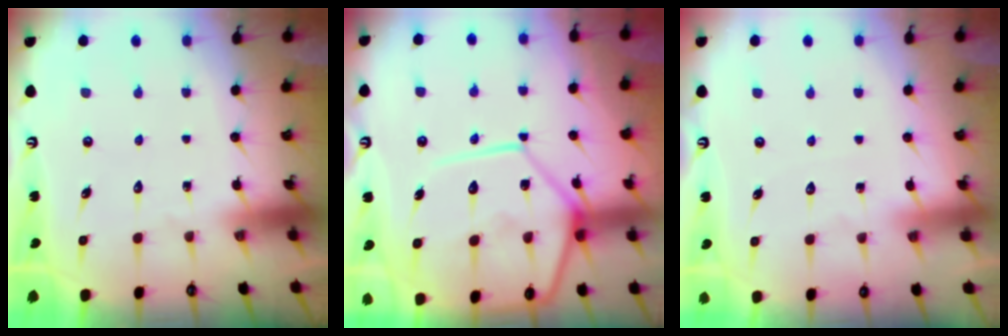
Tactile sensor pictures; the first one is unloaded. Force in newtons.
{"total": 17.1, "press": 17.0, "slide": 2.4}
{"total": 2.0, "press": 2.0, "slide": 0.3}